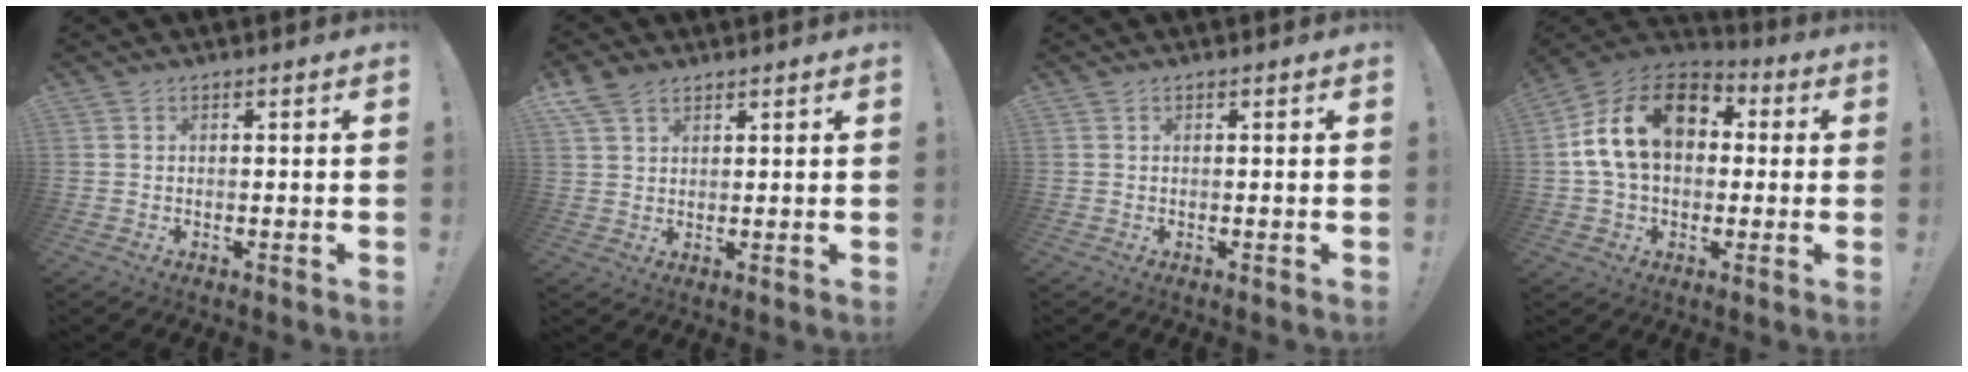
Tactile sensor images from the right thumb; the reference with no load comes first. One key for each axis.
{"total": 6.3, "fx": 4.1, "fy": 3.8, "fz": 2.8, "tx": -0.048, "ty": -0.010, "tz": 0.079}
{"total": 0.0}
{"total": 19.3, "fx": 4.3, "fy": 13.3, "fz": 13.3, "tx": -0.219, "ty": 0.008, "tz": 0.078}